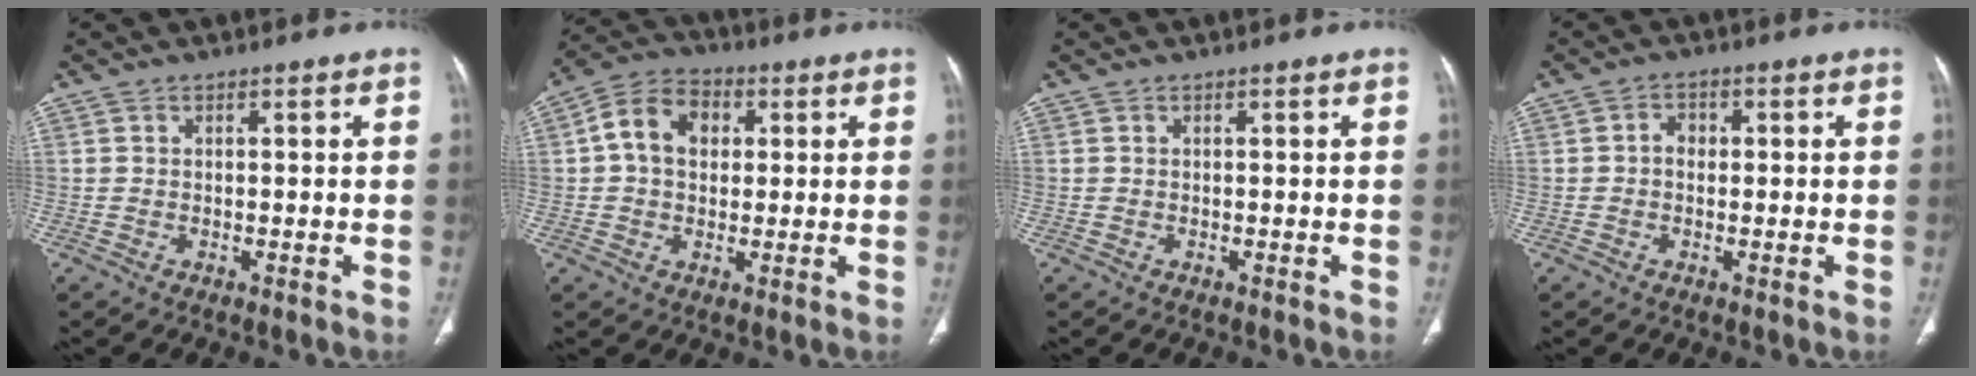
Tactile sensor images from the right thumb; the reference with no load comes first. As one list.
[{"total": 9.6, "force": [1.7, 7.2, 6.1], "torque": [-0.092, 0.017, 0.021]}, {"total": 0.0}, {"total": 2.4, "force": [0.0, 1.9, 1.5], "torque": [-0.014, 0.009, -0.005]}]